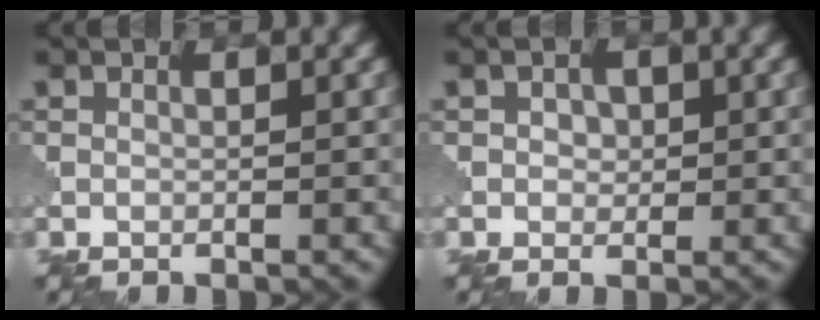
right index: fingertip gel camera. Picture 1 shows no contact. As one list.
[{"total": 1.3, "force": [0.2, 1.1, 0.7], "torque": [-0.011, -0.001, 0.002]}]